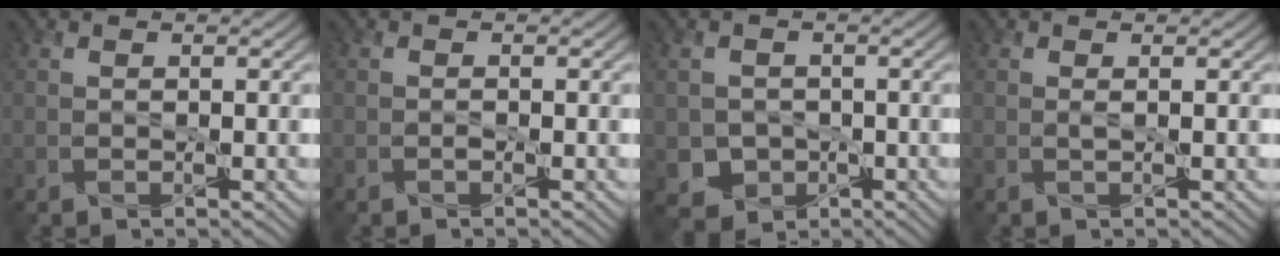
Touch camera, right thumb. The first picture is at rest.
{"total": 0.8, "force": [-0.7, -0.2, 0.2], "torque": [-0.003, 0.000, -0.015]}
{"total": 3.6, "force": [-0.9, 3.3, 1.1], "torque": [-0.037, -0.010, -0.026]}
{"total": 0.7, "force": [-0.3, -0.3, 0.6], "torque": [-0.013, 0.001, -0.006]}